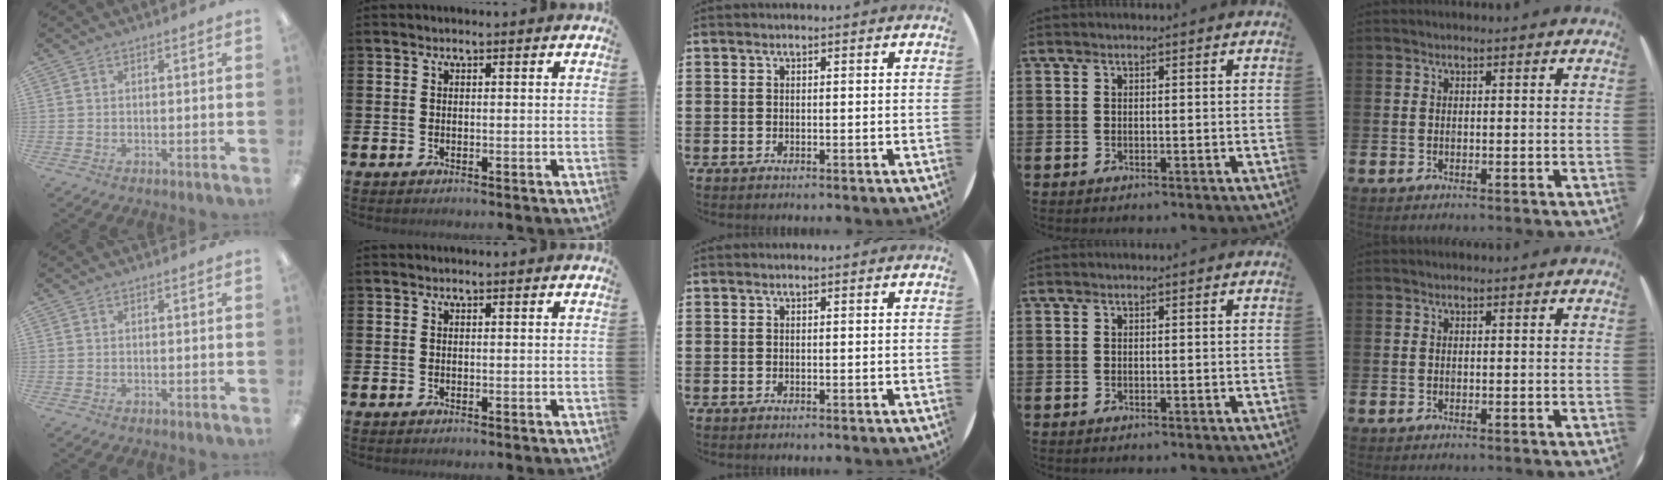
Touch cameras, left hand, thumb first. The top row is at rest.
{}